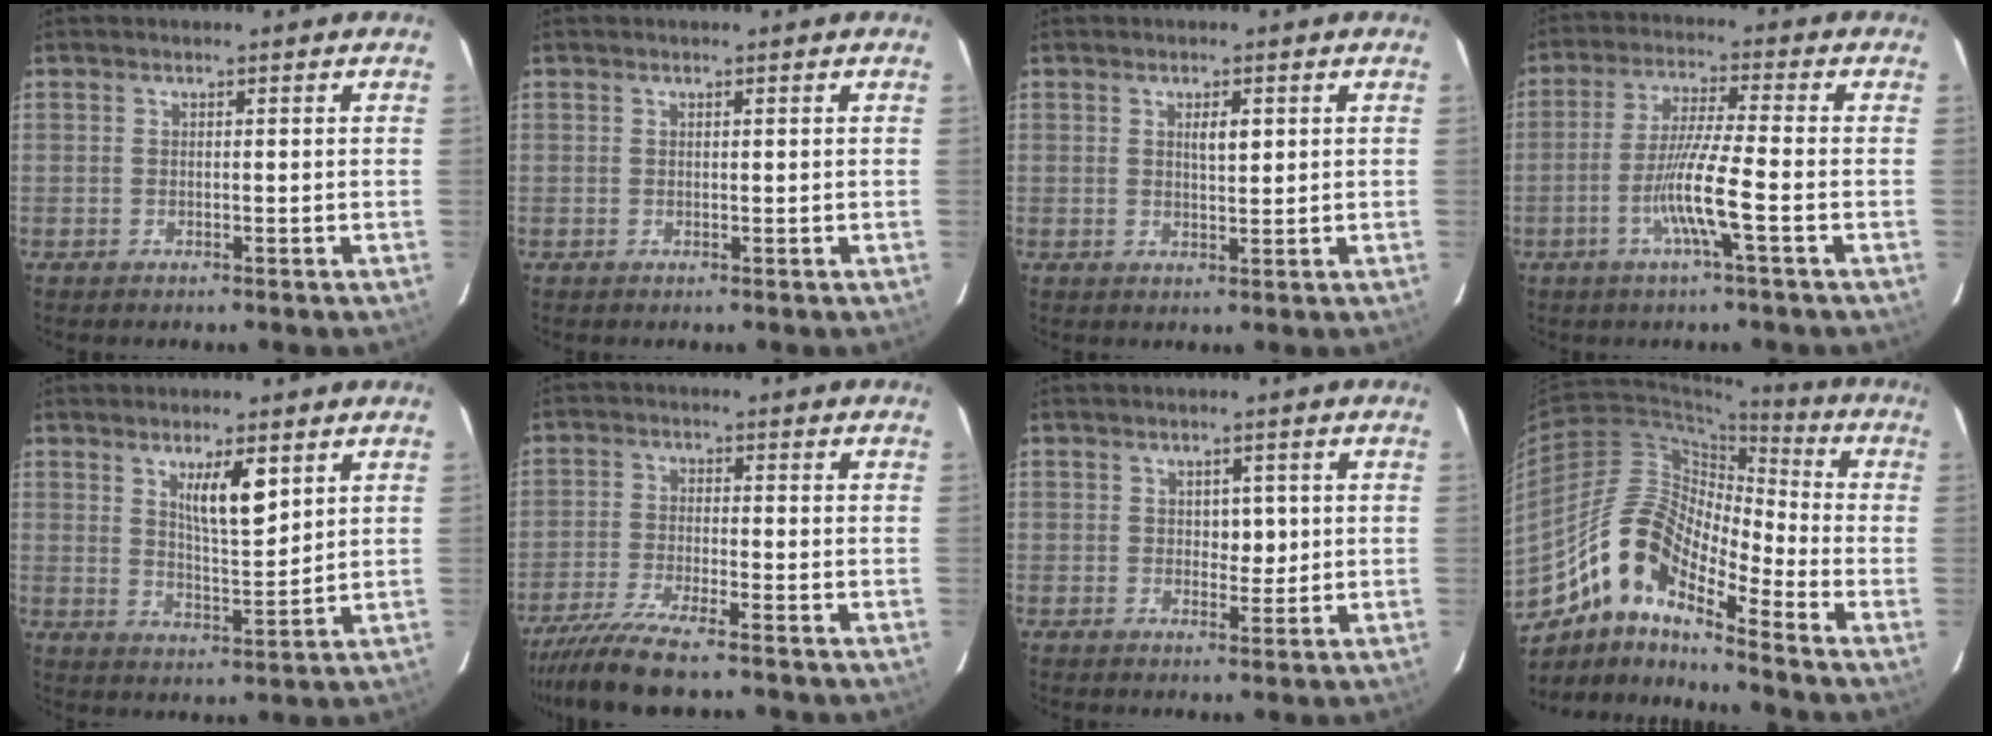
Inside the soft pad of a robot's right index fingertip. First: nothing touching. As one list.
[{"total": 0.0}, {"total": 2.4, "force": [0.9, 0.7, 2.2], "torque": [-0.037, 0.000, 0.015]}, {"total": 8.4, "force": [-2.8, -0.6, 7.9], "torque": [-0.151, -0.006, -0.055]}, {"total": 6.9, "force": [3.4, 1.4, 5.9], "torque": [-0.101, -0.009, 0.062]}, {"total": 8.0, "force": [-6.6, -0.3, 4.4], "torque": [-0.073, -0.025, -0.114]}, {"total": 2.9, "force": [0.5, 1.9, 2.2], "torque": [-0.022, -0.001, 0.010]}, {"total": 11.5, "force": [-8.7, 2.6, 7.1], "torque": [-0.142, 0.026, -0.158]}]